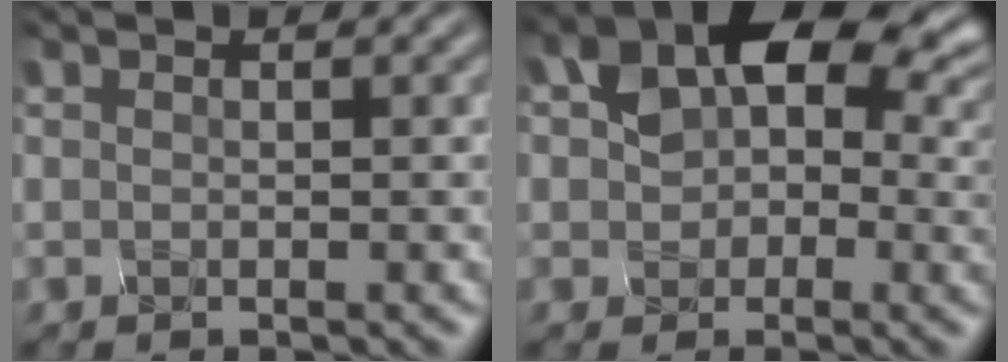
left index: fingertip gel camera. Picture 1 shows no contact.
{"total": 6.6, "force": [0.8, 4.8, 4.5], "torque": [-0.078, 0.012, 0.028]}